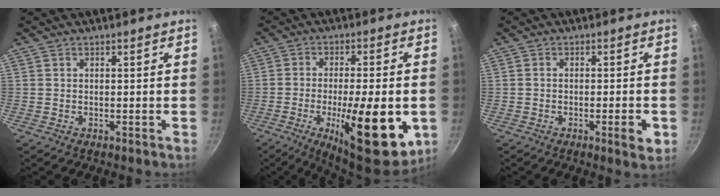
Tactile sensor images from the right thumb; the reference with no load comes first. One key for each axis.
{"total": 19.4, "fx": -5.5, "fy": 6.1, "fz": 17.6, "tx": -0.246, "ty": 0.009, "tz": -0.074}
{"total": 4.1, "fx": -1.5, "fy": 1.0, "fz": 3.7, "tx": -0.052, "ty": 0.006, "tz": -0.020}